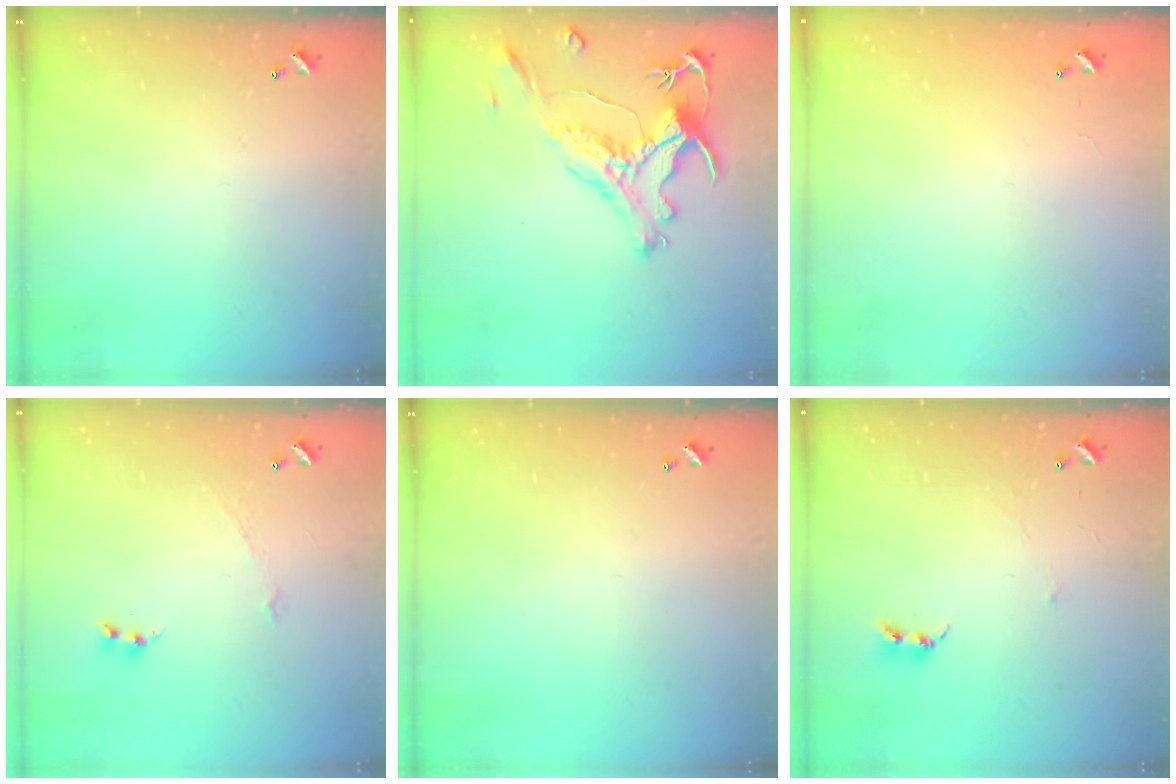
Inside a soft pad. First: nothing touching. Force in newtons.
{"total": 1.9, "press": 1.4, "slide": 1.2}
{"total": 9.3, "press": 9.3, "slide": 0.3}
{"total": 1.9, "press": 1.8, "slide": 0.4}
{"total": 0.0}
{"total": 2.4, "press": 2.4, "slide": 0.4}